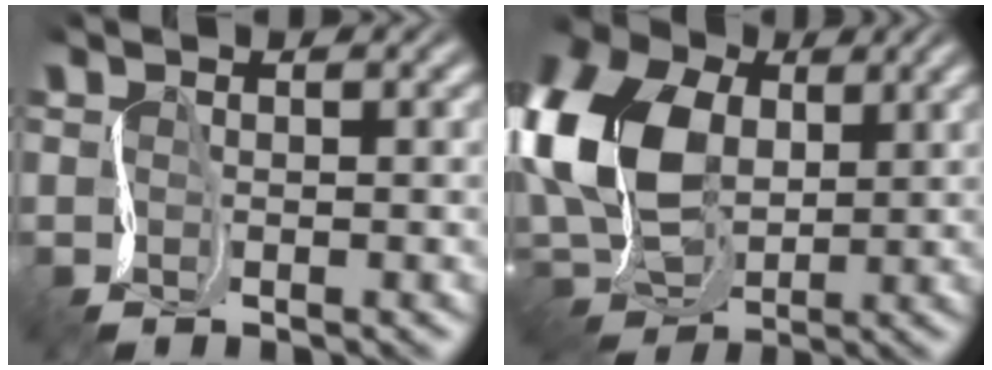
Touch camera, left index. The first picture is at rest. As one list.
[{"total": 12.5, "force": [3.3, 8.7, 8.3], "torque": [-0.214, 0.025, 0.053]}]